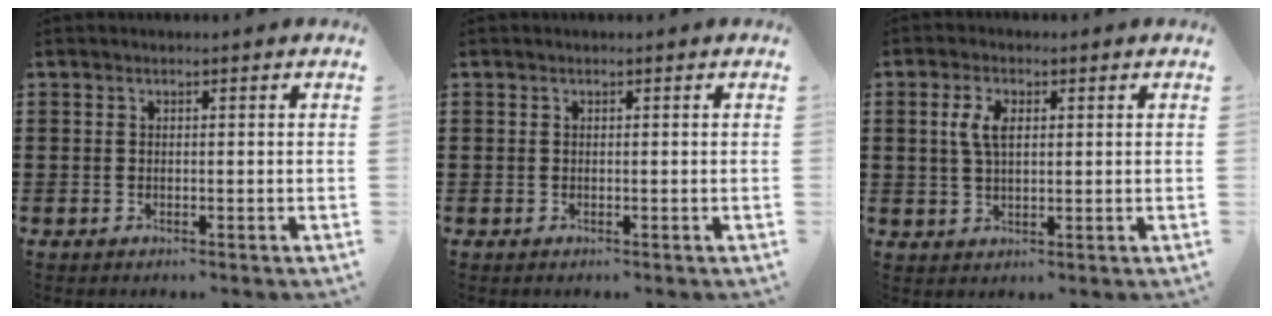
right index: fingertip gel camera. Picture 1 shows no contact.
{"total": 0.0}
{"total": 4.4, "force": [1.1, 2.2, 3.7], "torque": [-0.079, 0.011, 0.017]}